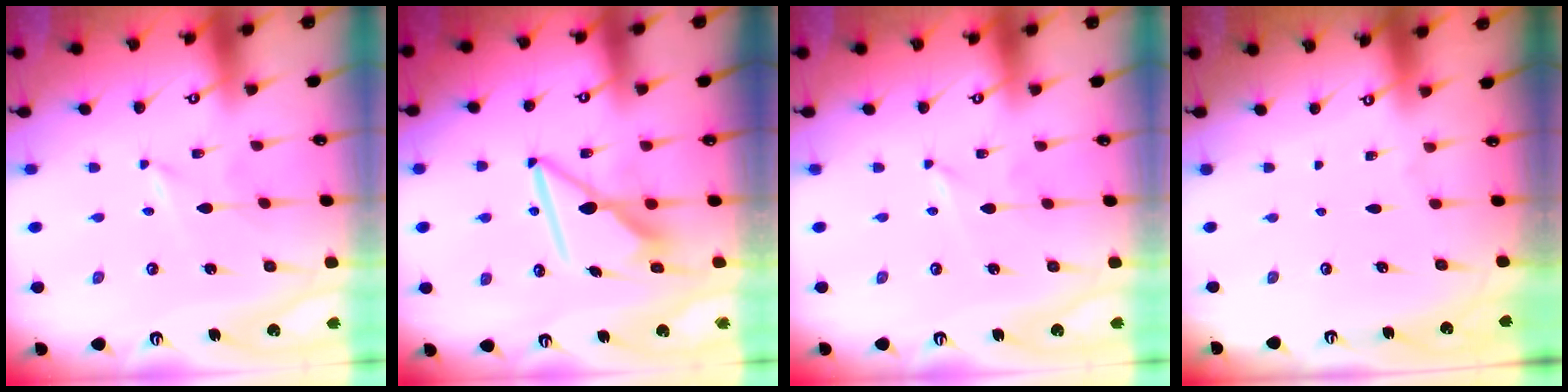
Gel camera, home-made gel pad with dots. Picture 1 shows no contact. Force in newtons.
{"total": 10.2, "press": 10.1, "slide": 1.1}
{"total": 0.0}
{"total": 0.0}